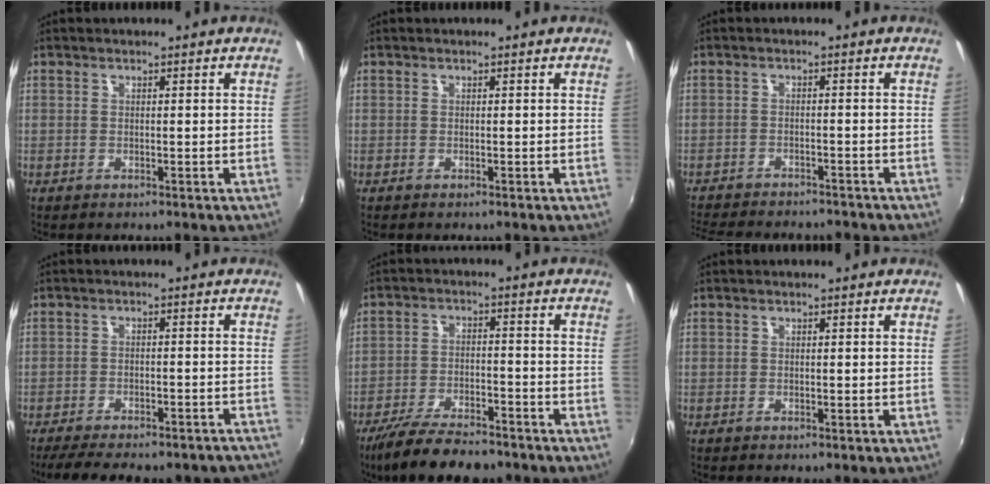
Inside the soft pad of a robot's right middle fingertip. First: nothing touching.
{"total": 0.0}
{"total": 13.0, "force": [-11.5, 3.4, 5.0], "torque": [-0.118, -0.021, -0.172]}
{"total": 17.3, "force": [-15.1, 4.3, 7.1], "torque": [-0.143, -0.012, -0.190]}
{"total": 13.7, "force": [-11.3, 3.8, 6.8], "torque": [-0.149, -0.026, -0.189]}
{"total": 0.0}